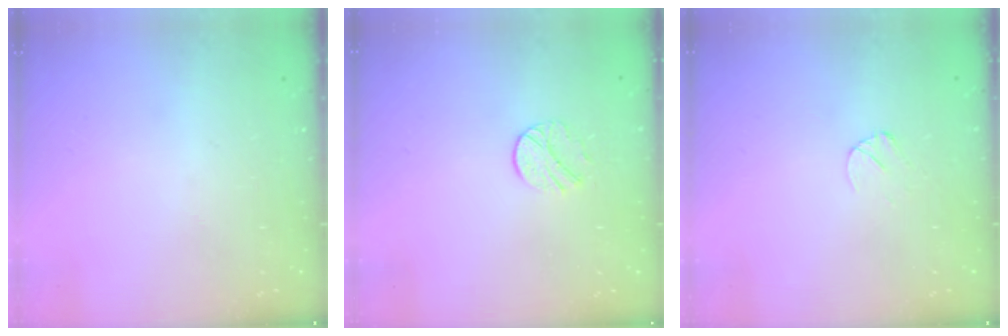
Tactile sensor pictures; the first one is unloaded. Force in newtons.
{"total": 6.0, "press": 6.0, "slide": 0.7}
{"total": 3.2, "press": 3.1, "slide": 0.4}